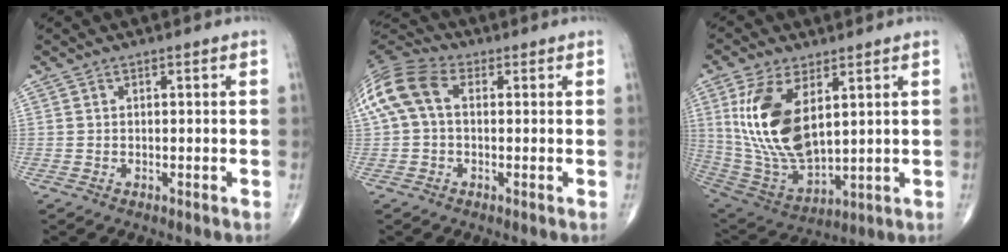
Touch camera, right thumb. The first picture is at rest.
{"total": 12.2, "force": [1.9, 8.0, 9.0], "torque": [-0.199, 0.035, 0.026]}
{"total": 17.7, "force": [4.9, 8.8, 14.5], "torque": [-0.283, -0.025, 0.112]}